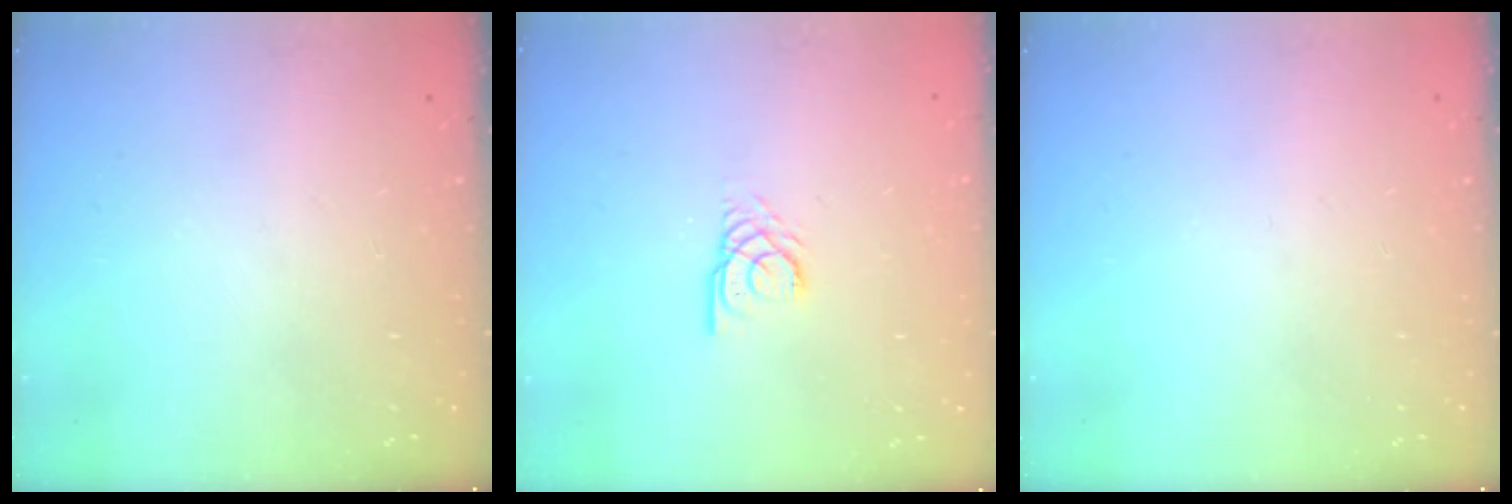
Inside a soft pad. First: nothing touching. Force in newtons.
{"total": 2.7, "press": 2.7, "slide": 0.2}
{"total": 0.0}